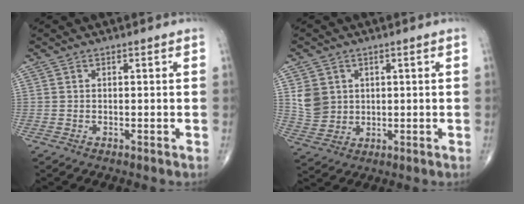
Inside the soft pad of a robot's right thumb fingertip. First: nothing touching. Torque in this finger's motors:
{"motor_torque": [-0.04, 0.04, 0.00, 0.00, 0.00]}